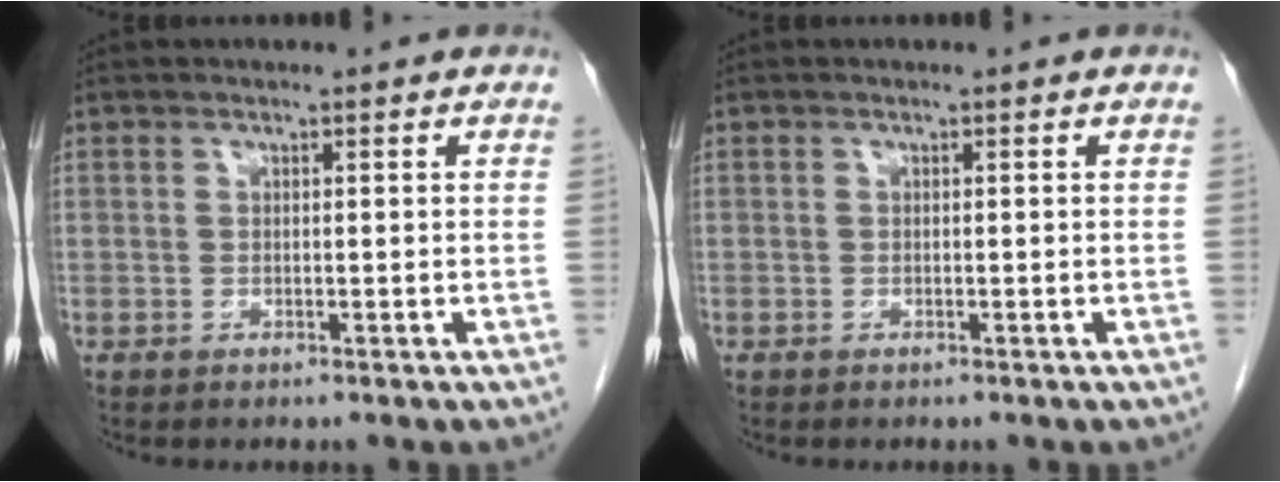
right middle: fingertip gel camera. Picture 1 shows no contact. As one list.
[{"total": 0.0}]